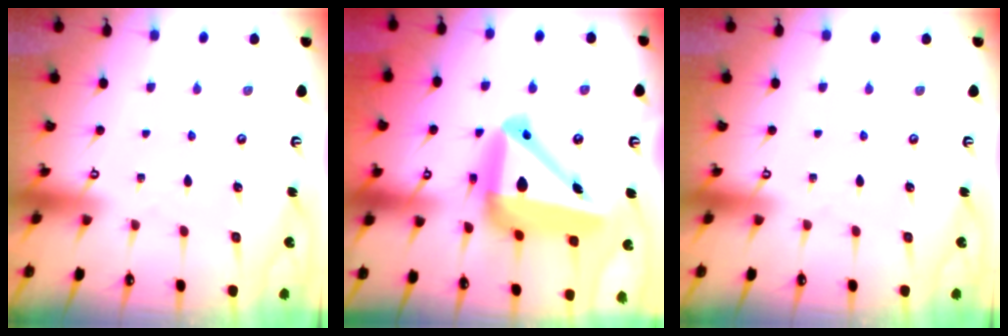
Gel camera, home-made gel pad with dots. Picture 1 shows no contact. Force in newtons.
{"total": 20.5, "press": 20.4, "slide": 2.5}
{"total": 0.0}